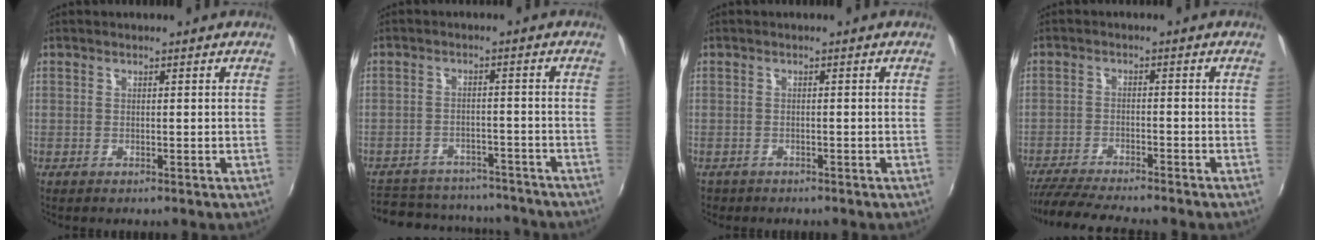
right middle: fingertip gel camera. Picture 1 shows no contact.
{"total": 19.2, "force": [-16.3, 7.6, 6.6], "torque": [-0.151, 0.015, -0.213]}
{"total": 2.0, "force": [-1.4, 1.3, 0.4], "torque": [-0.013, -0.005, -0.022]}
{"total": 11.0, "force": [-9.9, 0.8, 4.7], "torque": [-0.114, -0.022, -0.165]}